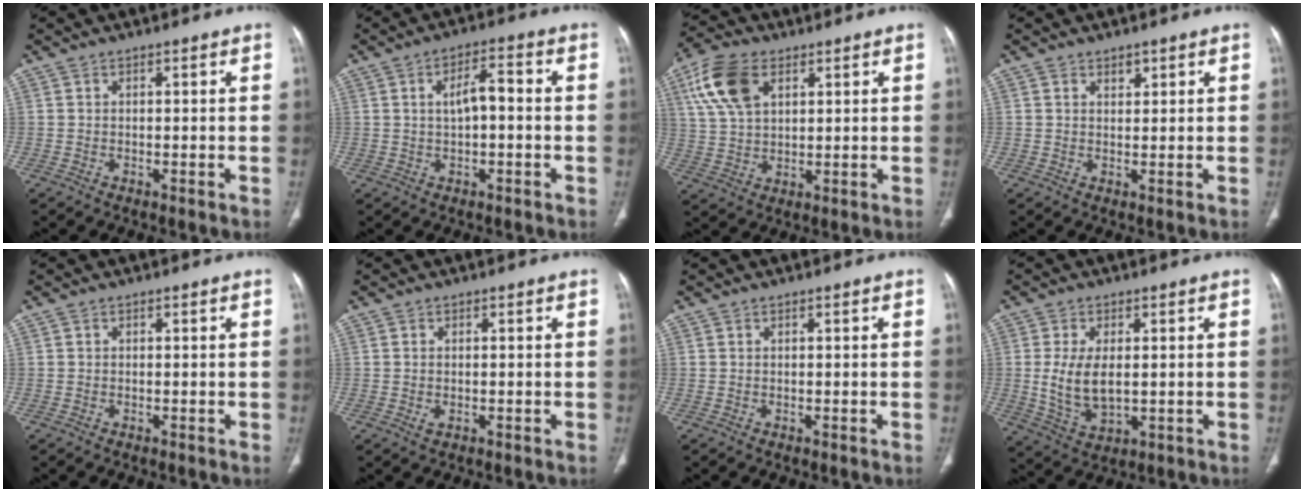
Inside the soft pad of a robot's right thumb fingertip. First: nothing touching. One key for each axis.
{"total": 5.5, "fx": 0.3, "fy": 2.3, "fz": 5.0, "tx": -0.085, "ty": 0.018, "tz": -0.002}
{"total": 11.3, "fx": 4.8, "fy": 6.6, "fz": 7.8, "tx": -0.153, "ty": -0.001, "tz": 0.095}
{"total": 1.4, "fx": 1.0, "fy": 0.8, "fz": 0.5, "tx": 0.001, "ty": -0.006, "tz": 0.015}
{"total": 0.0}
{"total": 1.3, "fx": -0.3, "fy": 0.8, "fz": 1.0, "tx": -0.028, "ty": 0.003, "tz": -0.004}
{"total": 0.0}
{"total": 8.7, "fx": 0.5, "fy": 4.8, "fz": 7.2, "tx": -0.138, "ty": -0.013, "tz": 0.022}